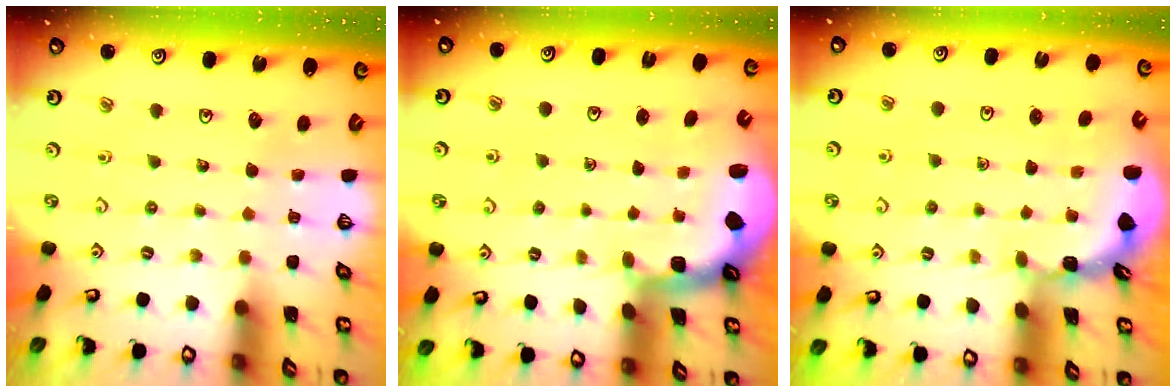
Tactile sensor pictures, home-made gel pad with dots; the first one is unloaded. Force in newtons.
{"total": 1.5, "press": 1.5, "slide": 0.3}
{"total": 1.8, "press": 1.8, "slide": 0.1}